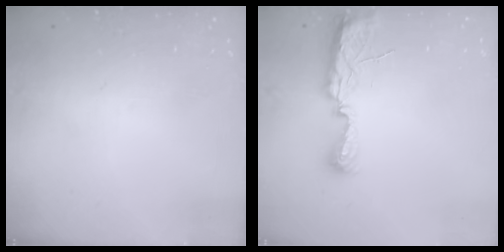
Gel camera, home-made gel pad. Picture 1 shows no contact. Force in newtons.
{"total": 7.9, "press": 7.8, "slide": 0.8}